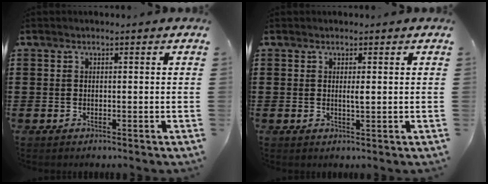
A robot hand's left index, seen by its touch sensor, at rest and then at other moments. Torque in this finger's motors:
{"motor_torque": [0.41, -0.10, 0.07, 0.03]}